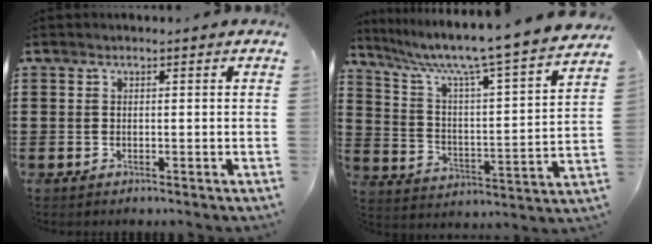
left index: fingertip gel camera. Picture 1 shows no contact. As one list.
[{"total": 8.2, "force": [6.8, -0.4, 4.4], "torque": [-0.114, -0.057, 0.104]}]